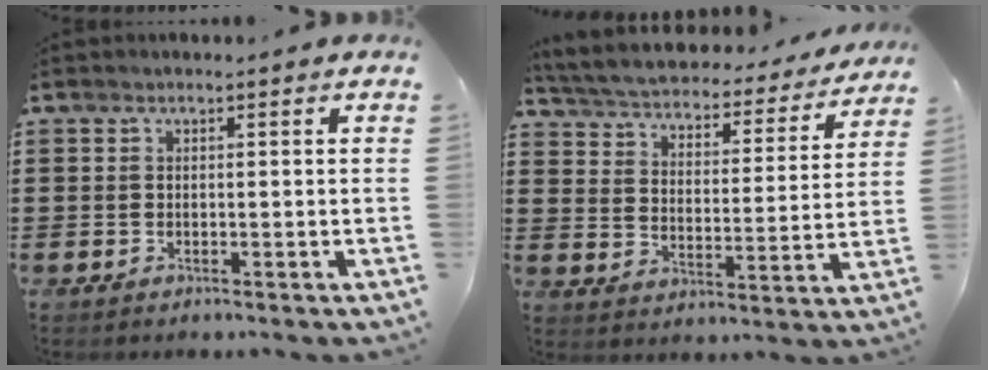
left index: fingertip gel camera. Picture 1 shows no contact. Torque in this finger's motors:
{"motor_torque": [2.14, 0.00, -0.03, -0.11]}